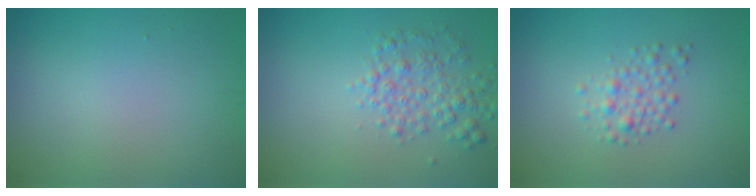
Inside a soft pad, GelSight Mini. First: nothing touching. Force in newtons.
{"total": 2.9, "press": 2.9, "slide": 0.1}
{"total": 1.9, "press": 1.9, "slide": 0.0}